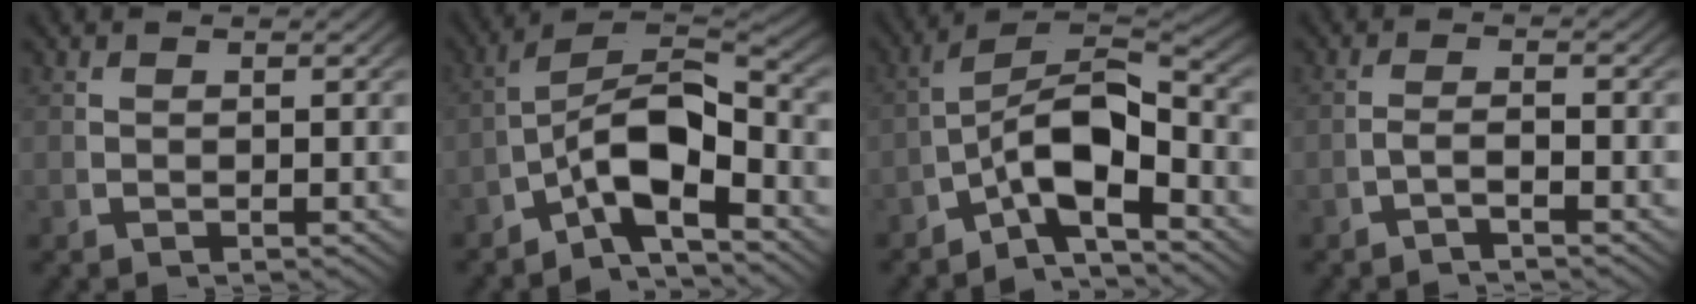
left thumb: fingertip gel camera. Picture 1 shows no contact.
{"total": 9.7, "force": [-2.3, 5.3, 7.8], "torque": [-0.134, -0.028, -0.031]}
{"total": 9.6, "force": [-2.3, 5.2, 7.7], "torque": [-0.132, -0.028, -0.031]}
{"total": 1.7, "force": [-1.2, 0.2, 1.2], "torque": [-0.031, -0.006, -0.021]}